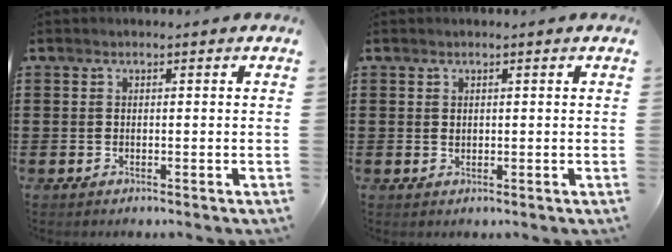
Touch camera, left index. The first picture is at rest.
{"total": 0.6, "force": [0.3, 0.5, 0.4], "torque": [-0.009, 0.002, 0.005]}